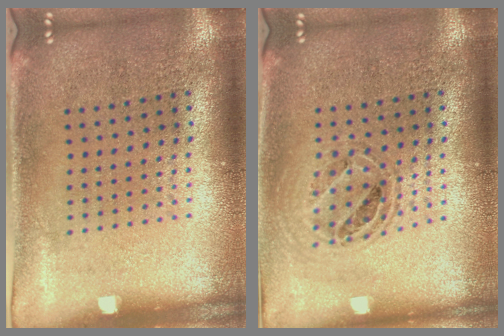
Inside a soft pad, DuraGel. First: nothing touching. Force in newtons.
{"total": 0.8, "press": 0.8, "slide": 0.1}